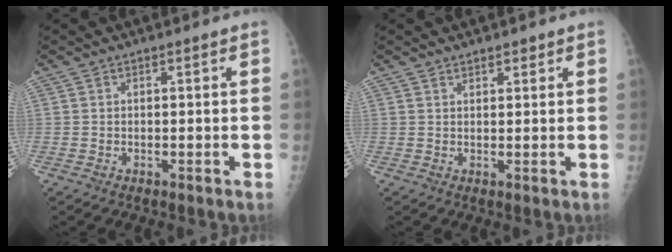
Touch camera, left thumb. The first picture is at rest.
{"total": 2.0, "force": [1.5, 0.9, 0.9], "torque": [-0.002, -0.008, 0.020]}